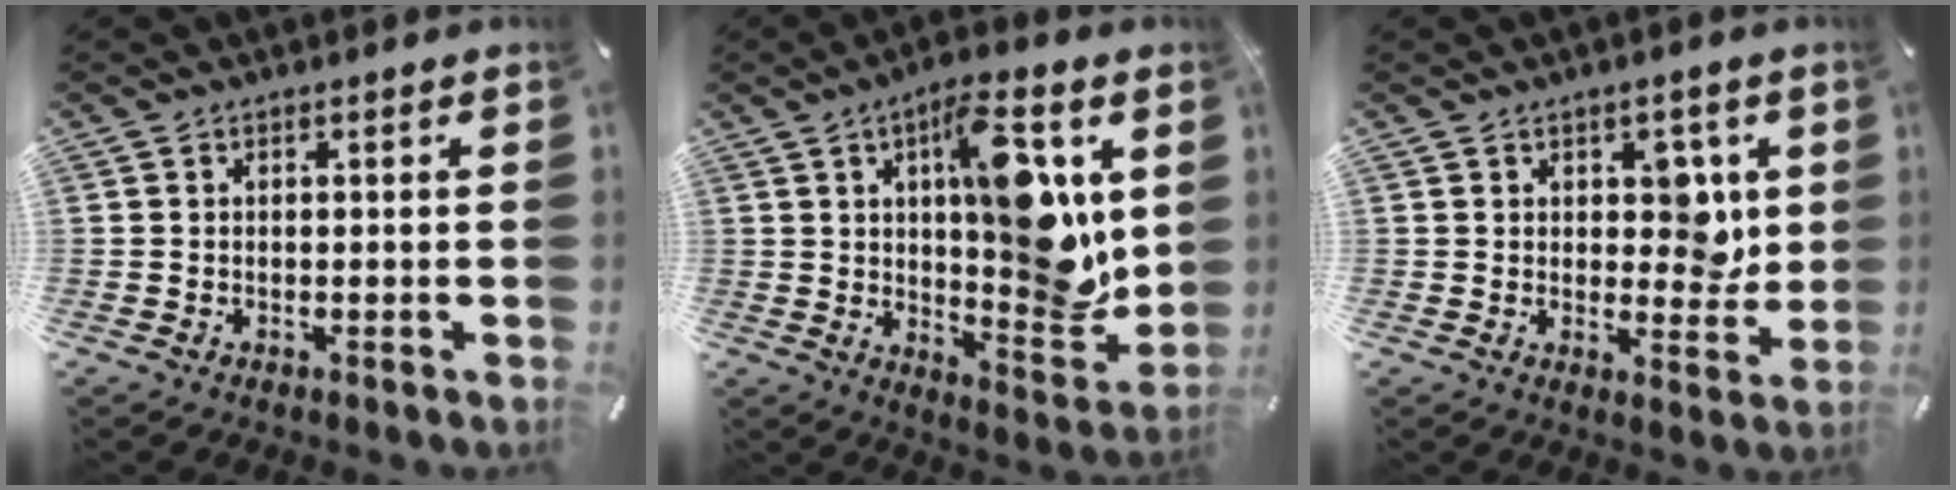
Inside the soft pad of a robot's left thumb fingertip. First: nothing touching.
{"total": 17.8, "force": [5.5, 6.3, 15.7], "torque": [-0.208, -0.034, 0.085]}
{"total": 7.0, "force": [2.1, 4.9, 4.5], "torque": [-0.042, -0.007, 0.028]}